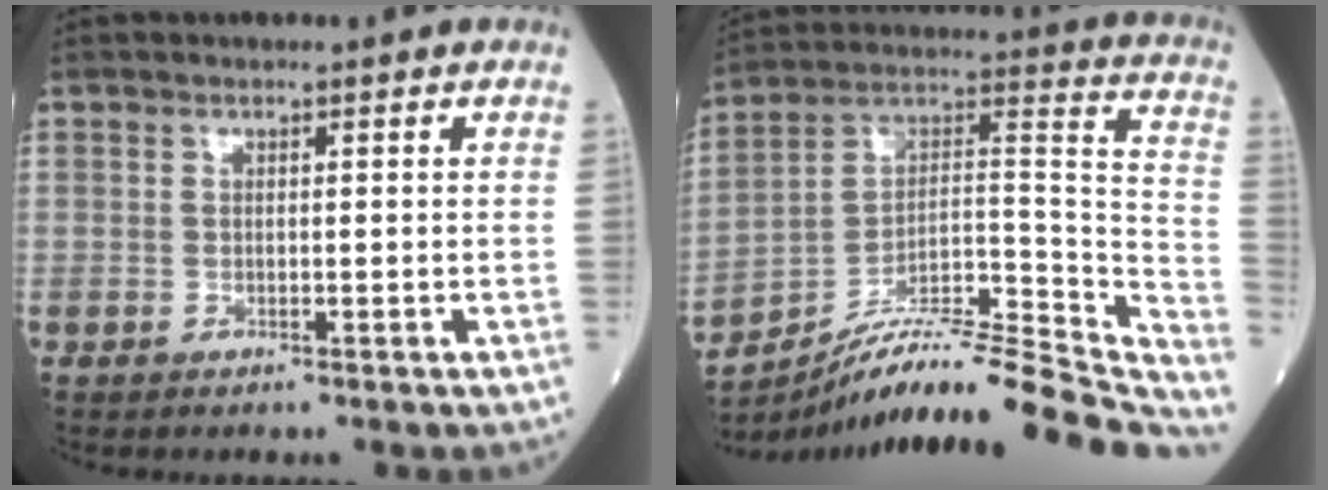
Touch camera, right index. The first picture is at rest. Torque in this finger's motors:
{"motor_torque": [-0.61, -1.26, 0.10, 0.02]}